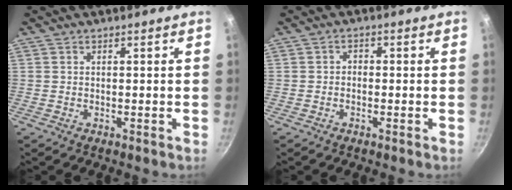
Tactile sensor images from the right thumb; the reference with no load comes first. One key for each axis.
{"total": 1.5, "fx": -0.6, "fy": 1.1, "fz": 0.7, "tx": -0.009, "ty": 0.010, "tz": -0.014}